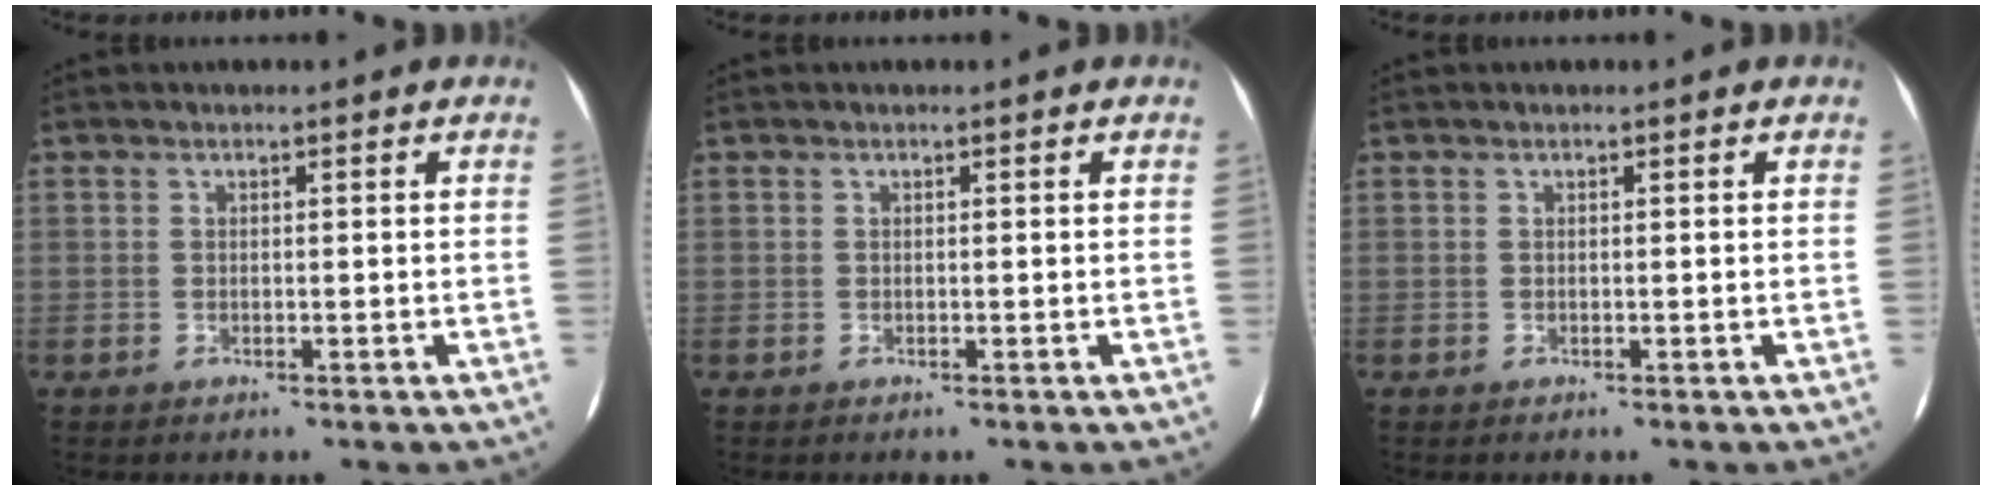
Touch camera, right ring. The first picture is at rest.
{"total": 0.0}
{"total": 0.0}